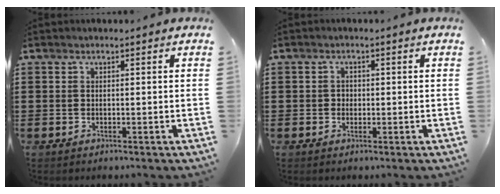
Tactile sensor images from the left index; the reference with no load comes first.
{"total": 1.0, "force": [0.0, 1.0, 0.3], "torque": [-0.009, 0.005, -0.002]}